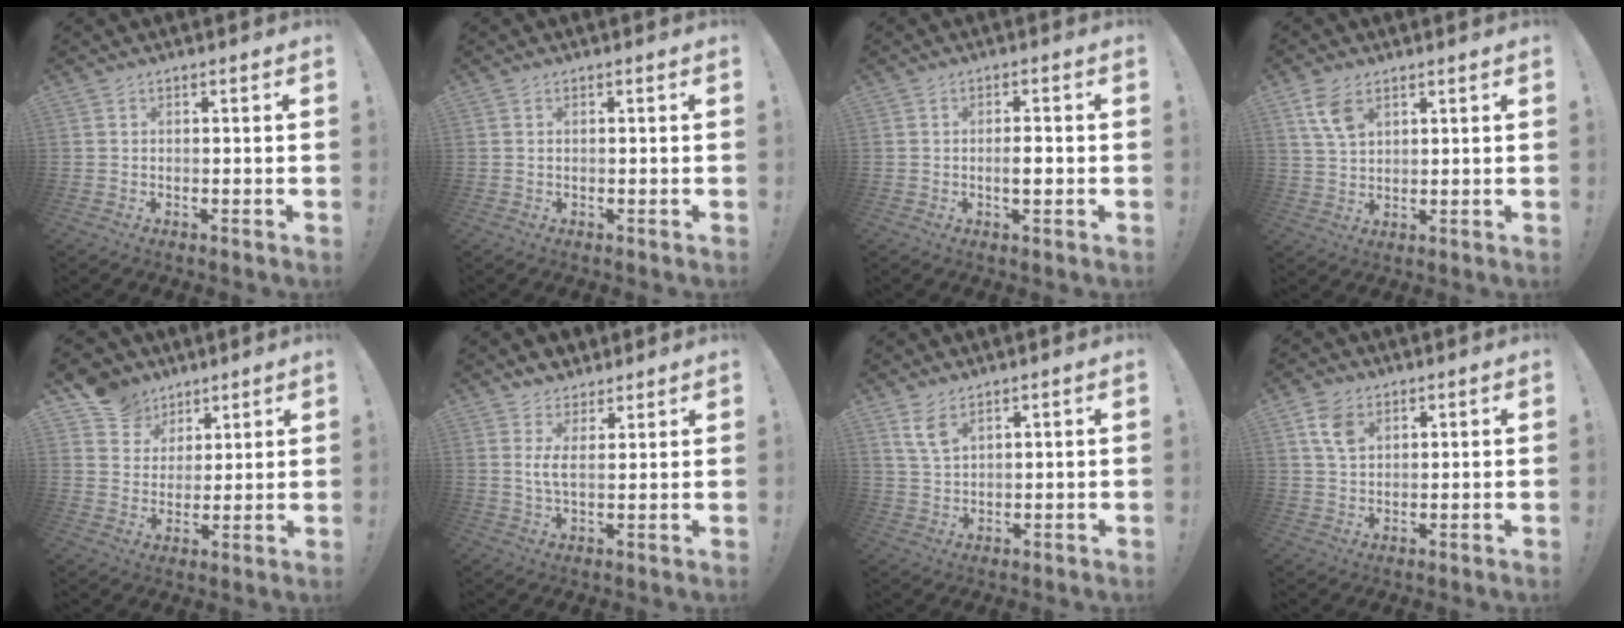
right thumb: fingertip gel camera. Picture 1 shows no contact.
{"total": 0.0}
{"total": 3.2, "force": [-0.8, 1.0, 2.9], "torque": [-0.034, -0.003, -0.017]}
{"total": 7.1, "force": [3.8, 4.1, 4.4], "torque": [-0.076, -0.013, 0.074]}
{"total": 10.2, "force": [6.7, 7.5, 1.5], "torque": [-0.034, -0.046, 0.137]}
{"total": 5.5, "force": [3.1, 2.6, 3.6], "torque": [-0.057, -0.017, 0.056]}
{"total": 6.0, "force": [3.9, 3.1, 3.4], "torque": [-0.050, -0.022, 0.071]}
{"total": 7.0, "force": [3.3, 4.6, 4.1], "torque": [-0.063, -0.008, 0.064]}